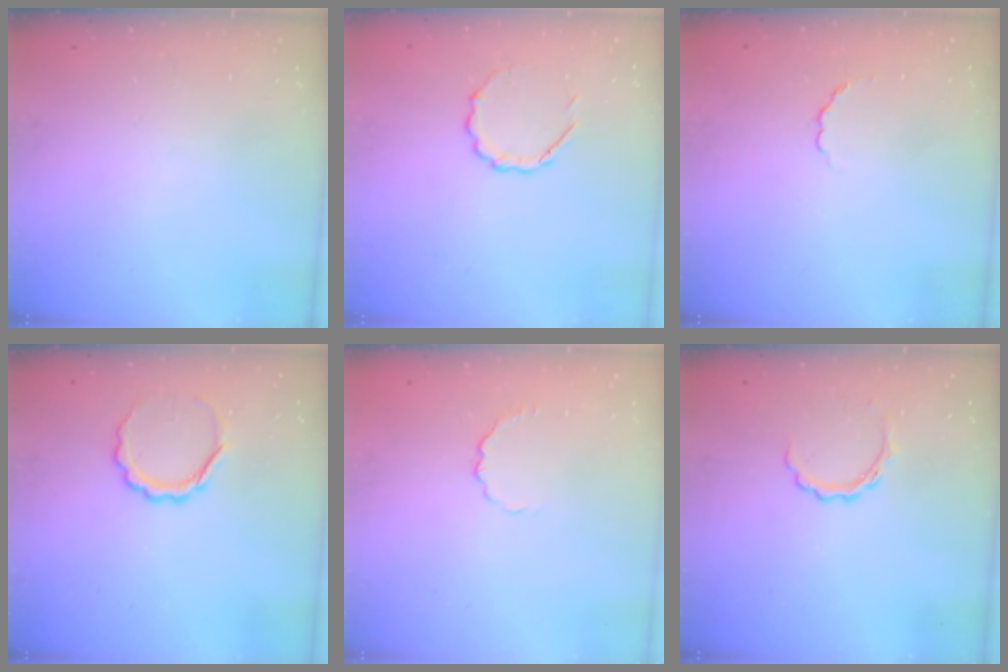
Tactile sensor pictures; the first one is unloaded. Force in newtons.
{"total": 4.5, "press": 4.3, "slide": 1.4}
{"total": 2.5, "press": 2.3, "slide": 0.9}
{"total": 6.6, "press": 6.5, "slide": 0.8}
{"total": 3.5, "press": 3.3, "slide": 1.3}
{"total": 4.3, "press": 4.2, "slide": 0.9}